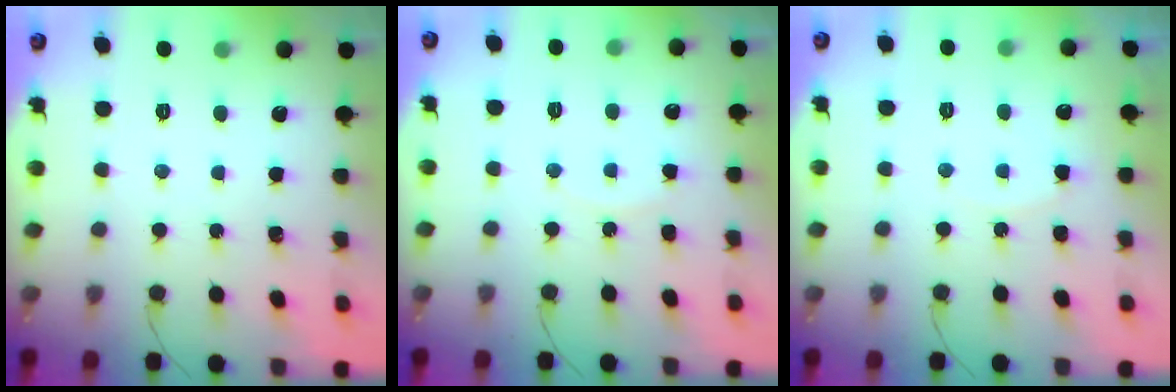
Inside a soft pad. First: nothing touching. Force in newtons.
{"total": 7.5, "press": 7.5, "slide": 0.5}
{"total": 5.7, "press": 5.6, "slide": 0.6}